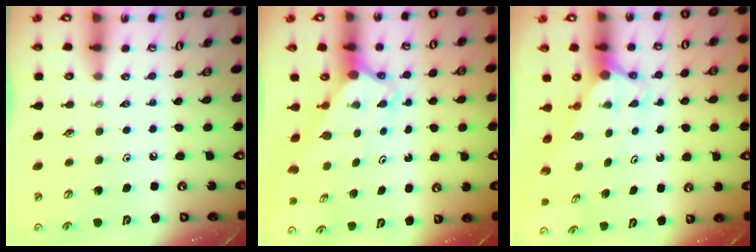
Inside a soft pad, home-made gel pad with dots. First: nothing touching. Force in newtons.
{"total": 2.6, "press": 2.6, "slide": 0.2}
{"total": 2.6, "press": 2.6, "slide": 0.0}